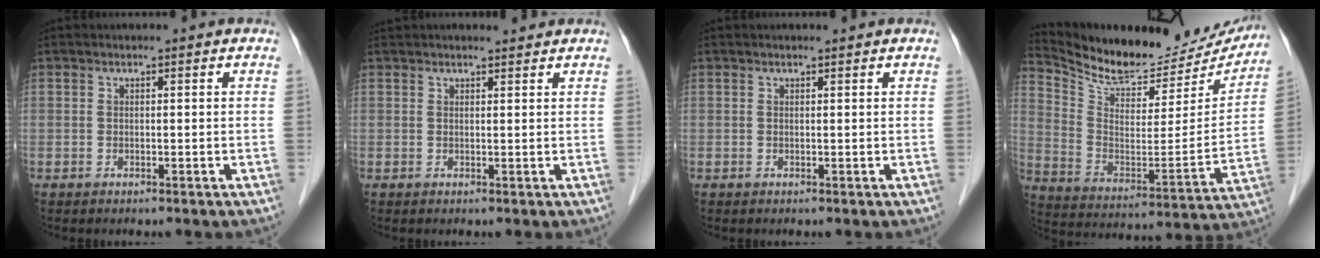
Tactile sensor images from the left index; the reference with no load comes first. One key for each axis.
{"total": 2.3, "fx": 2.2, "fy": 0.3, "fz": 0.5, "tx": -0.009, "ty": 0.015, "tz": 0.035}
{"total": 0.6, "fx": 0.6, "fy": 0.0, "fz": 0.2, "tx": -0.008, "ty": 0.003, "tz": 0.009}
{"total": 22.4, "fx": 20.7, "fy": 6.6, "fz": 5.7, "tx": -0.099, "ty": -0.034, "tz": 0.306}